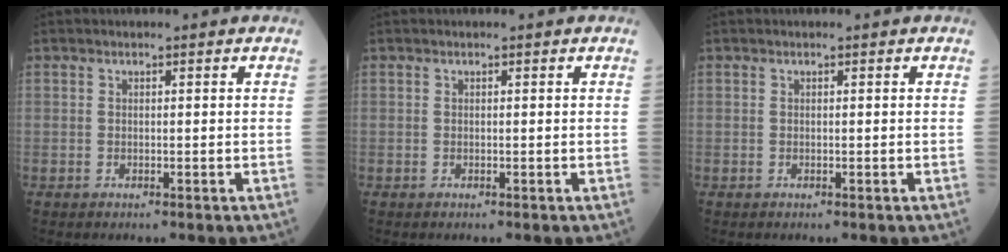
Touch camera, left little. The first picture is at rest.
{"total": 0.0}
{"total": 0.0}